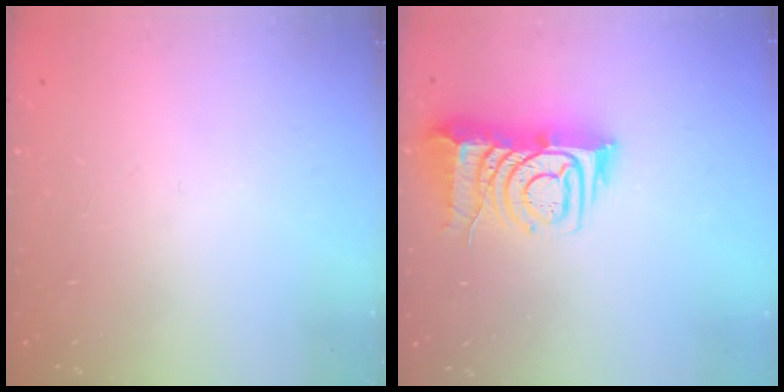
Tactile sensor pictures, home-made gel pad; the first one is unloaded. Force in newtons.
{"total": 9.5, "press": 9.4, "slide": 1.2}